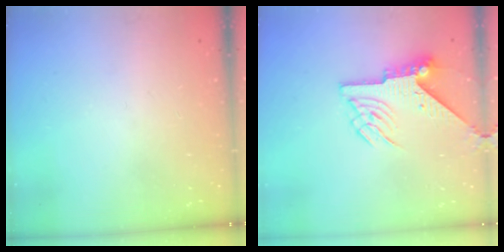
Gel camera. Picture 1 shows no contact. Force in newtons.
{"total": 6.7, "press": 6.6, "slide": 0.7}